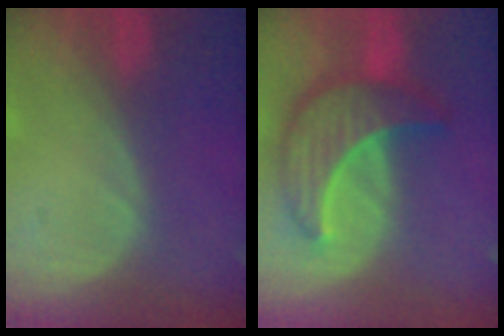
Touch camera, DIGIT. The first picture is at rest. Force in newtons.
{"total": 9.6, "press": 9.6, "slide": 0.8}